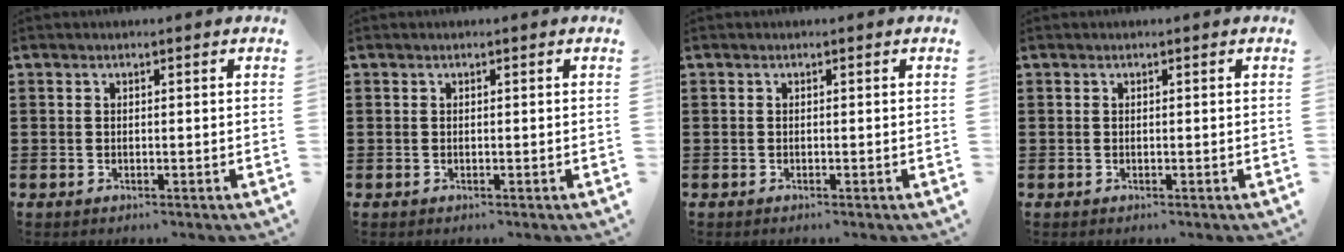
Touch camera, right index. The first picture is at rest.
{"total": 0.0}
{"total": 0.0}
{"total": 0.0}